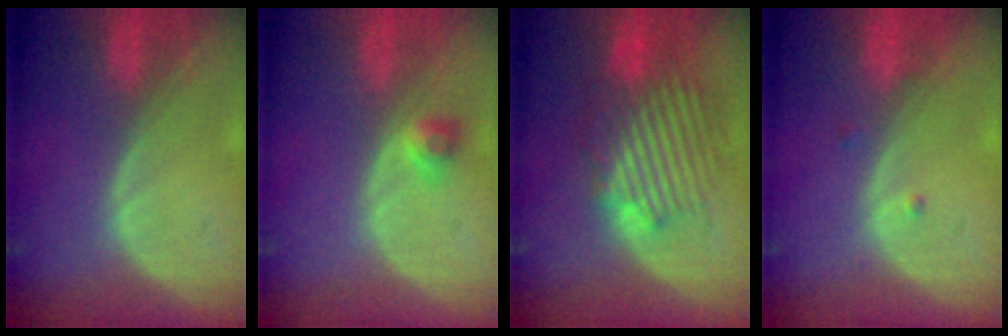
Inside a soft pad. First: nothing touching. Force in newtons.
{"total": 2.4, "press": 2.0, "slide": 1.3}
{"total": 9.3, "press": 9.2, "slide": 1.7}
{"total": 0.8, "press": 0.8, "slide": 0.2}